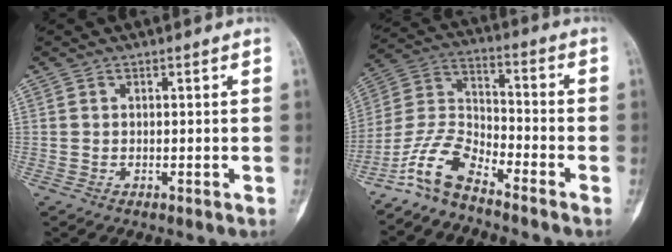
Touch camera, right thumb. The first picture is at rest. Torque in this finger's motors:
{"motor_torque": [0.09, 0.20, 0.92, -0.72, 0.20]}